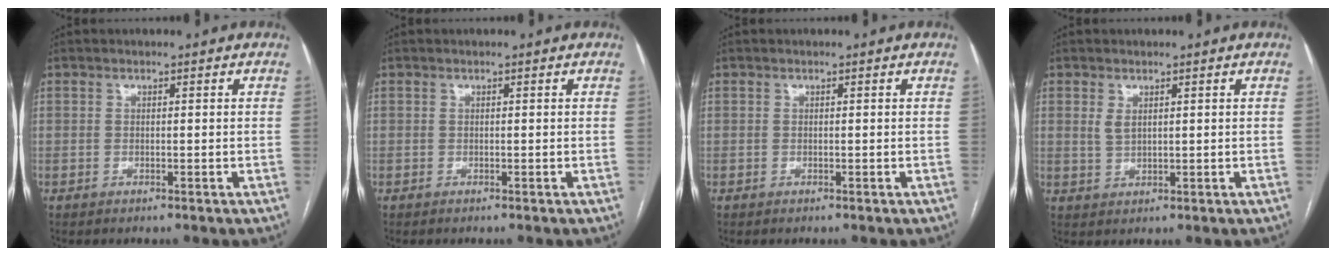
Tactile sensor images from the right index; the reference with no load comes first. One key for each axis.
{"total": 0.0}
{"total": 0.0}
{"total": 1.9, "fx": 0.8, "fy": 1.0, "fz": 1.4, "tx": -0.028, "ty": 0.000, "tz": 0.023}